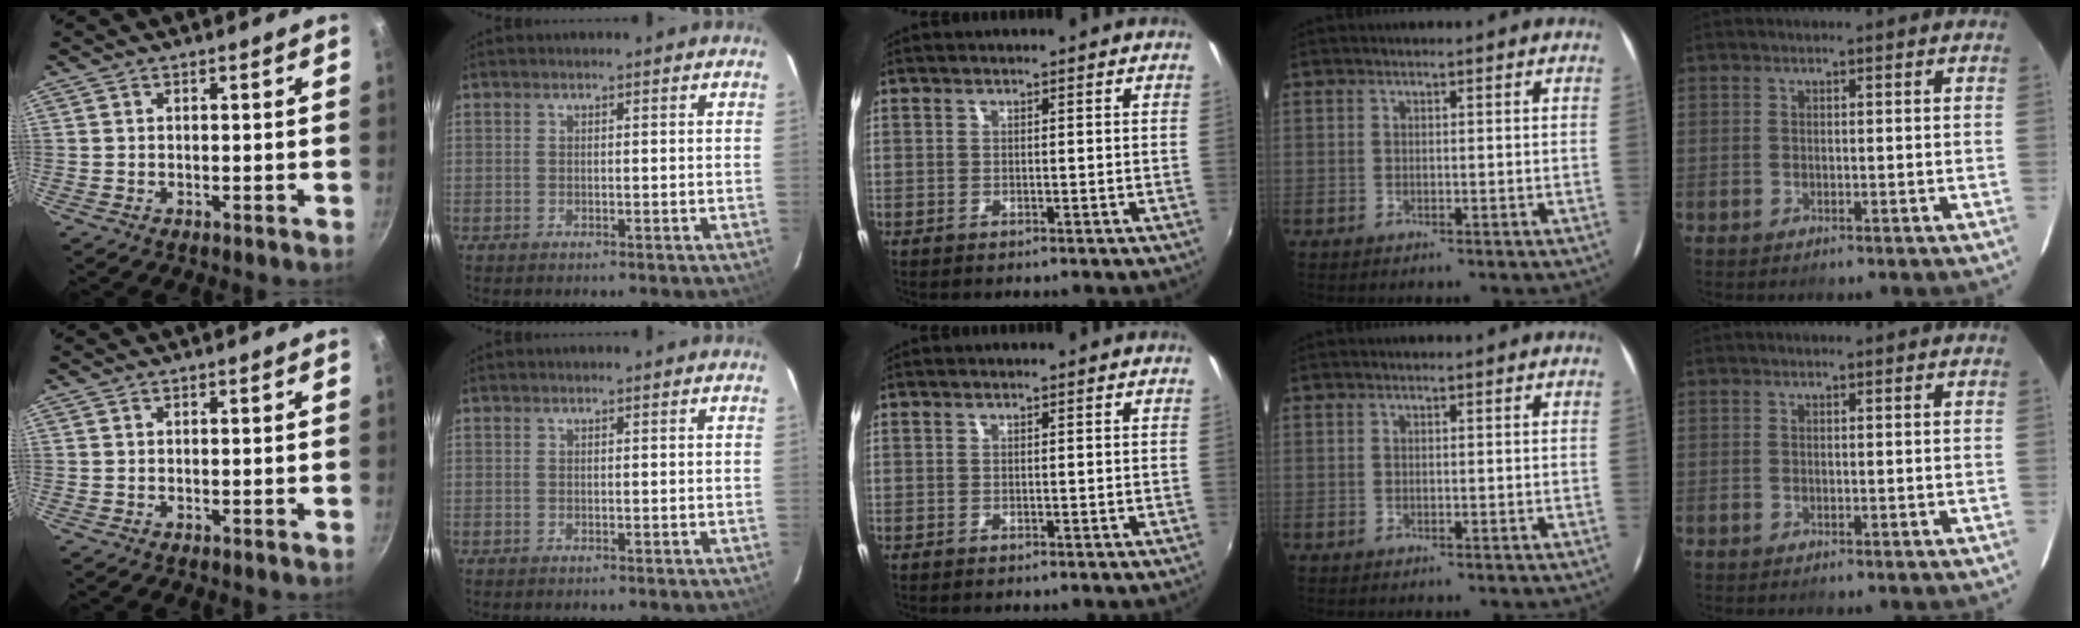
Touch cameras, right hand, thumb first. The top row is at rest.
{}